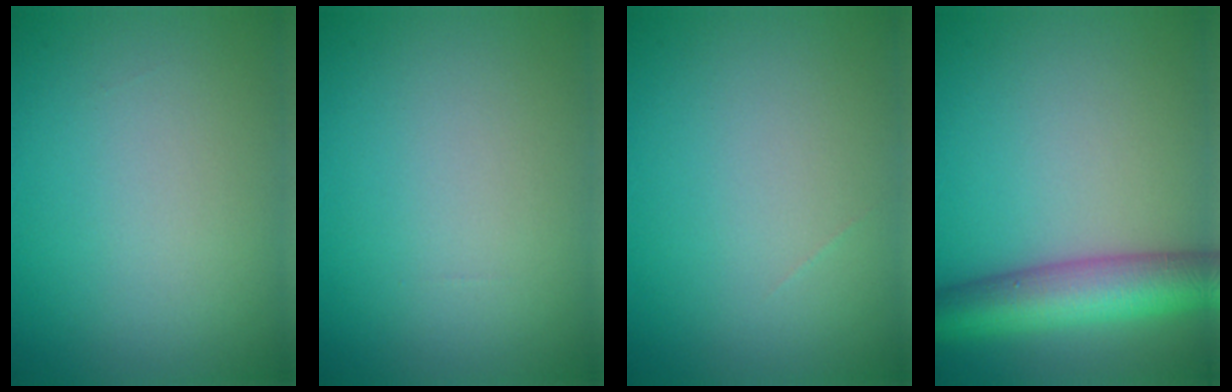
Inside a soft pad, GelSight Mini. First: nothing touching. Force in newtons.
{"total": 0.0}
{"total": 0.0}
{"total": 7.4, "press": 7.4, "slide": 0.3}